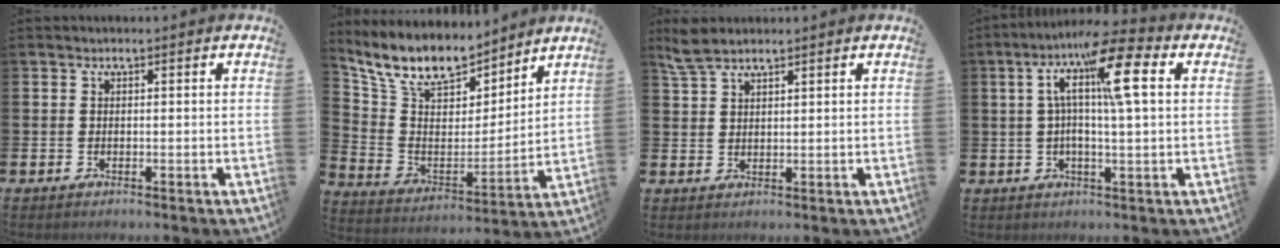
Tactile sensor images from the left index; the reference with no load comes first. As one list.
[{"total": 12.0, "force": [10.6, 4.4, 3.7], "torque": [-0.125, -0.060, 0.192]}, {"total": 4.0, "force": [3.5, 1.4, 1.5], "torque": [-0.038, -0.005, 0.066]}, {"total": 11.7, "force": [4.3, 2.3, 10.7], "torque": [-0.207, 0.001, 0.068]}]